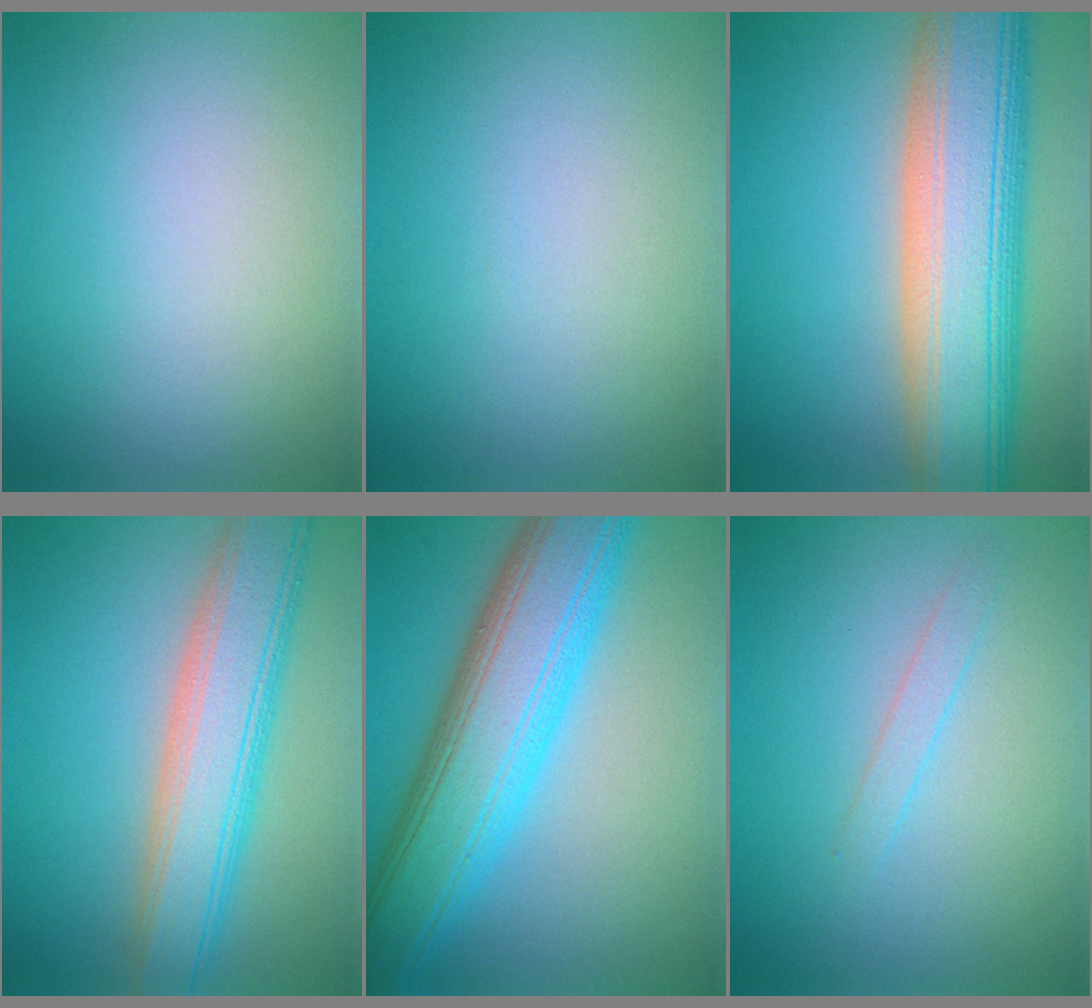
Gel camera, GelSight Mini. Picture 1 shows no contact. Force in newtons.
{"total": 0.0}
{"total": 13.0, "press": 13.0, "slide": 0.5}
{"total": 7.4, "press": 7.4, "slide": 0.1}
{"total": 10.7, "press": 10.7, "slide": 0.3}
{"total": 1.1, "press": 1.1, "slide": 0.1}